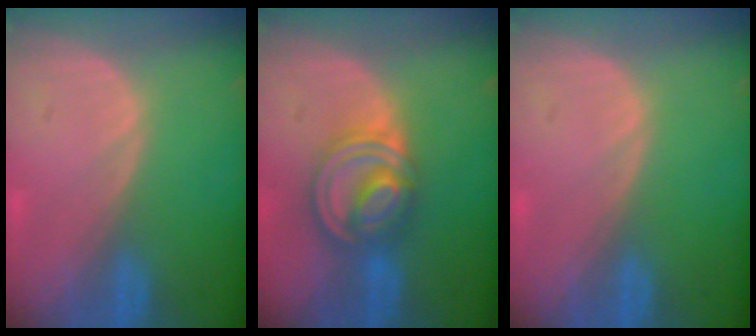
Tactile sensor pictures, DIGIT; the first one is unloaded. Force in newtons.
{"total": 8.3, "press": 7.1, "slide": 4.4}
{"total": 0.0}